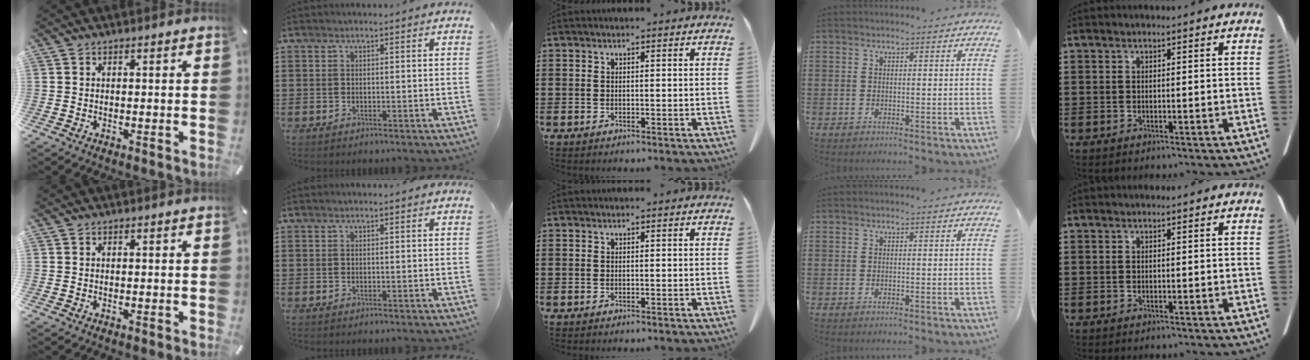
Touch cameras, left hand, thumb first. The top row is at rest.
{}